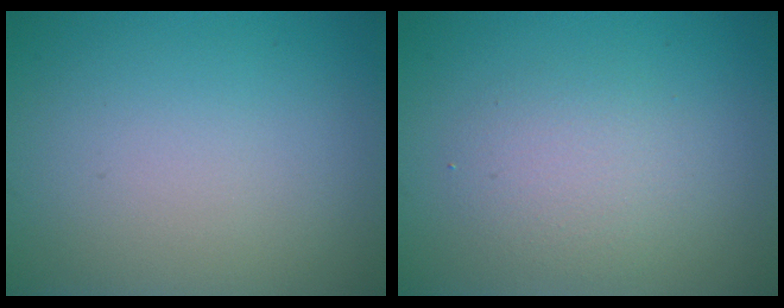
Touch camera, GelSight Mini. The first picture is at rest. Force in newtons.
{"total": 2.6, "press": 2.6, "slide": 0.1}